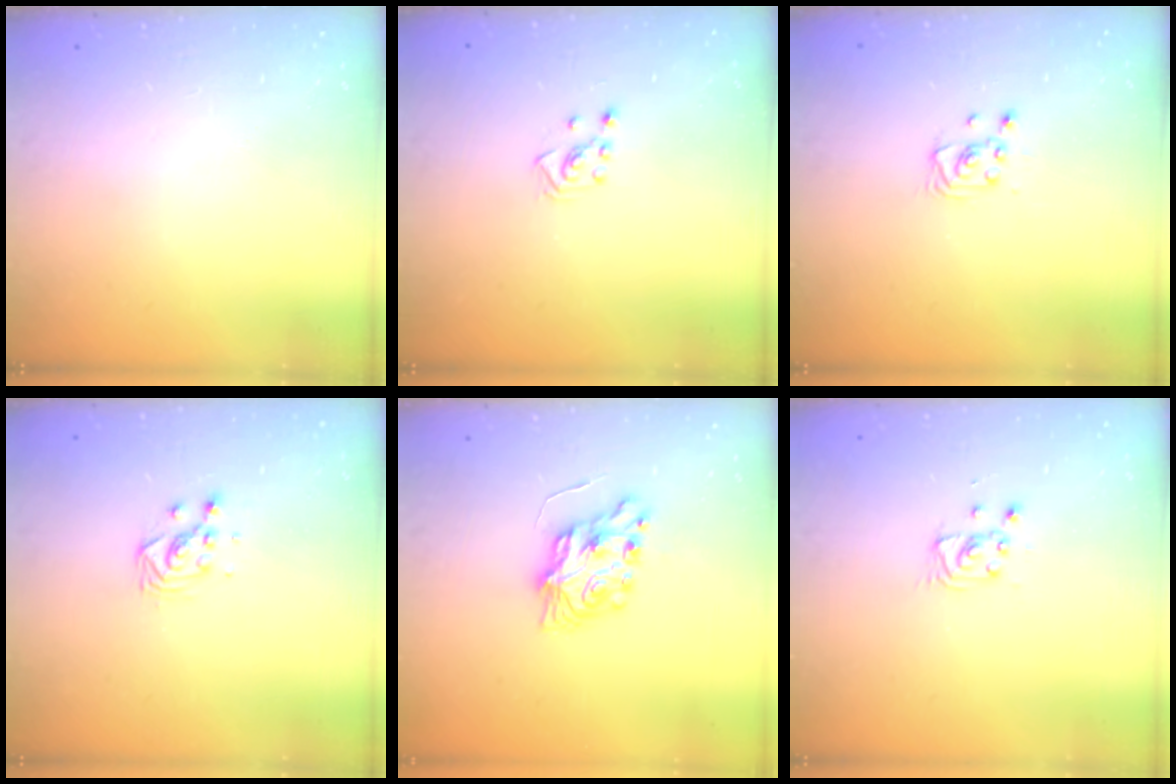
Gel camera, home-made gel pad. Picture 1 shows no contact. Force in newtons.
{"total": 2.3, "press": 2.2, "slide": 0.7}
{"total": 2.6, "press": 2.6, "slide": 0.2}
{"total": 3.3, "press": 3.3, "slide": 0.2}
{"total": 7.3, "press": 7.3, "slide": 0.2}
{"total": 2.9, "press": 2.9, "slide": 0.4}